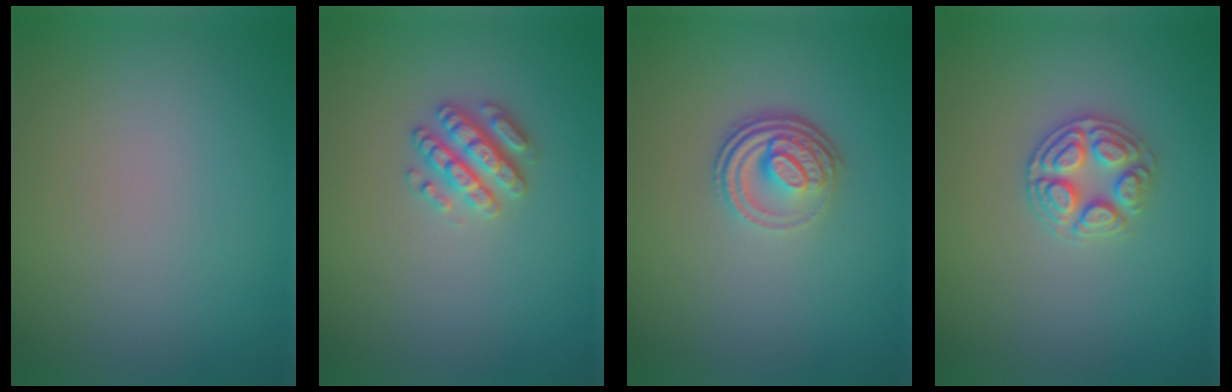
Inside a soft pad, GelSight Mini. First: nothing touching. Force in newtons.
{"total": 2.8, "press": 2.7, "slide": 0.6}
{"total": 3.8, "press": 2.7, "slide": 2.7}
{"total": 2.9, "press": 2.8, "slide": 0.3}